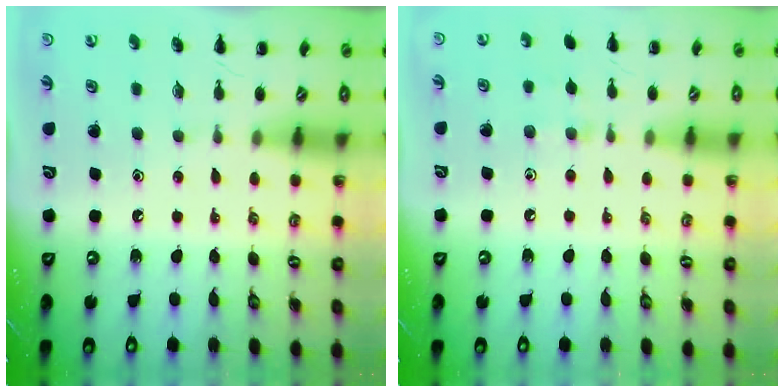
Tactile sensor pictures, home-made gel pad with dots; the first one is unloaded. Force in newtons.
{"total": 5.4, "press": 5.1, "slide": 1.6}